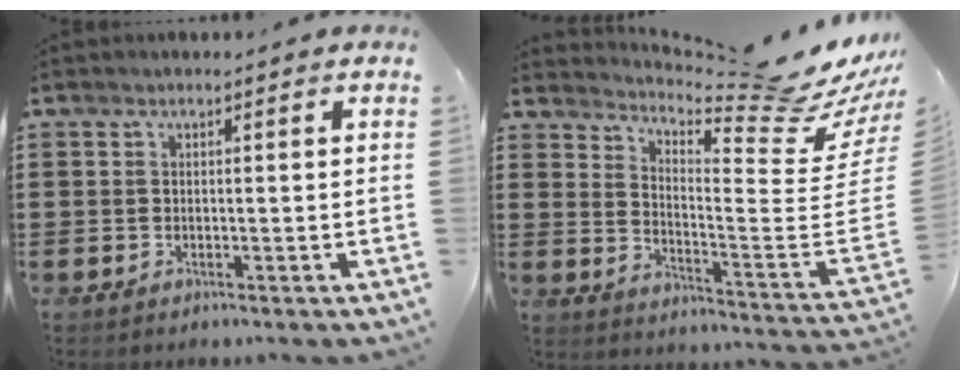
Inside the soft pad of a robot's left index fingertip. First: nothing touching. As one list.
[{"total": 10.1, "force": [8.7, 0.7, 4.9], "torque": [-0.086, -0.094, 0.137]}]